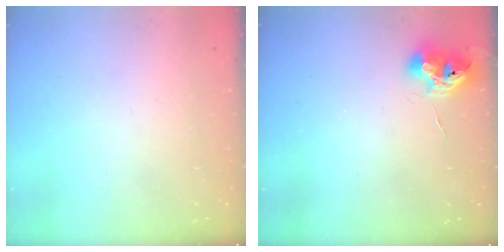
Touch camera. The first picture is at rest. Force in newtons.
{"total": 9.8, "press": 9.7, "slide": 1.4}